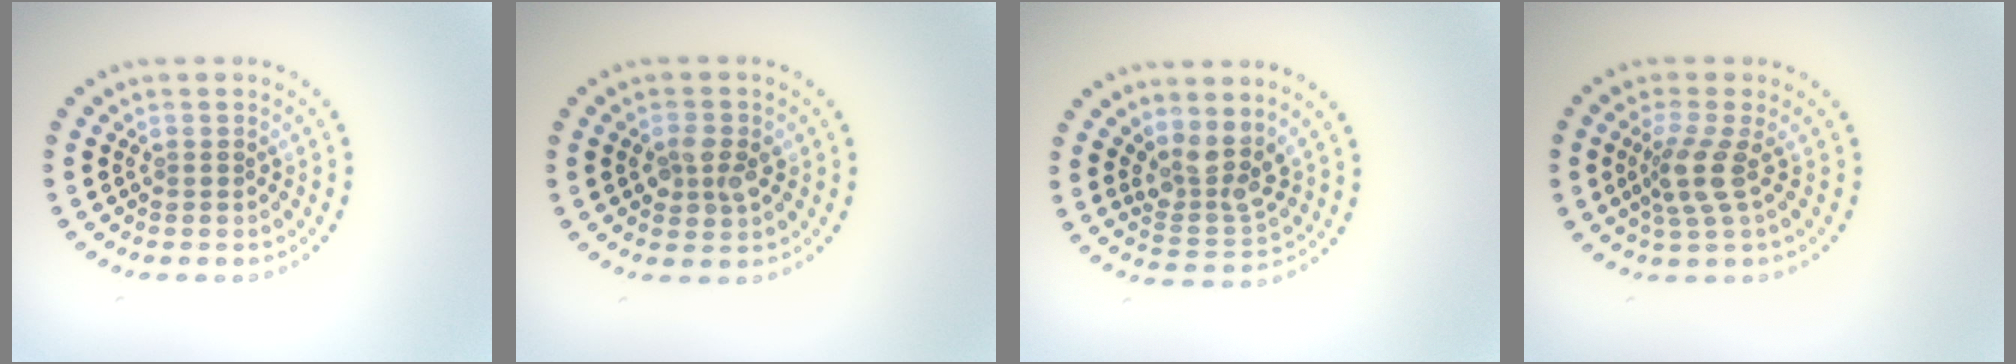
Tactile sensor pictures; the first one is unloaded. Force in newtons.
{"total": 2.4, "press": 2.4, "slide": 0.1}
{"total": 3.6, "press": 2.9, "slide": 2.1}
{"total": 2.8, "press": 2.1, "slide": 1.8}